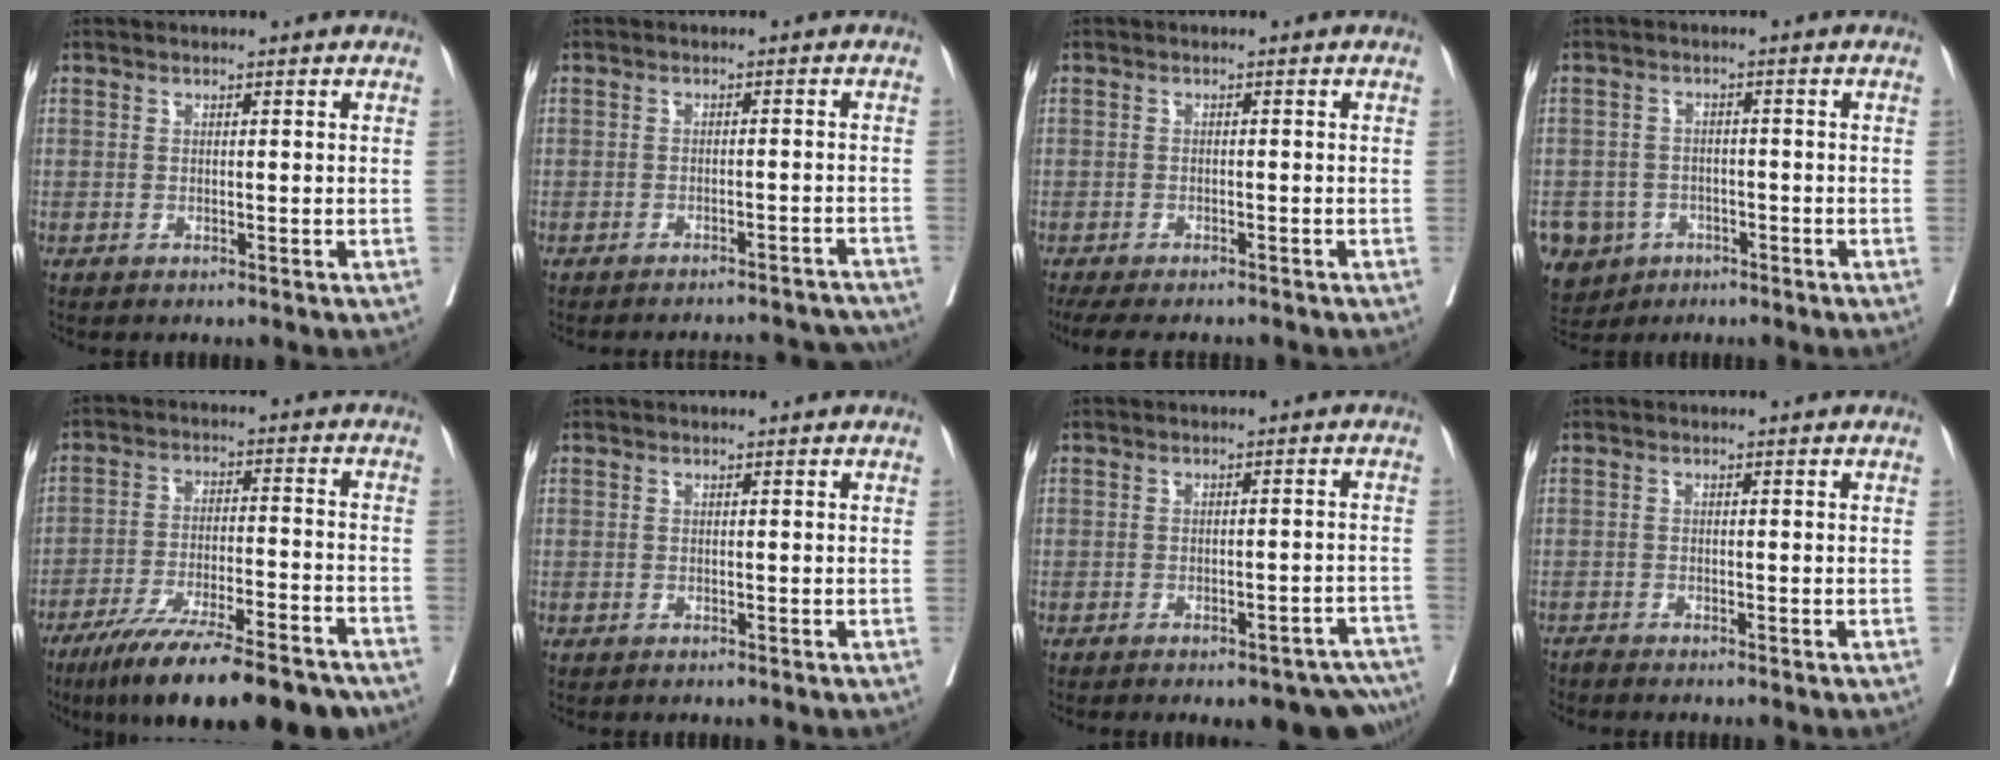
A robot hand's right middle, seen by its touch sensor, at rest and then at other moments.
{"total": 11.7, "force": [-11.3, 1.8, 2.1], "torque": [-0.026, 0.018, -0.118]}
{"total": 9.0, "force": [-7.9, 2.2, 3.8], "torque": [-0.058, -0.015, -0.111]}
{"total": 7.2, "force": [-3.8, 6.0, 1.0], "torque": [-0.031, 0.005, -0.055]}
{"total": 20.2, "force": [-15.9, 3.2, 12.1], "torque": [-0.155, -0.015, -0.247]}
{"total": 0.0}
{"total": 13.3, "force": [-11.4, 3.9, 5.7], "torque": [-0.038, 0.022, -0.126]}
{"total": 0.8, "force": [-0.7, -0.1, -0.1], "torque": [-0.003, -0.005, -0.019]}